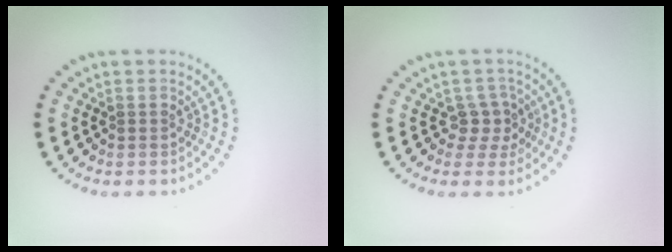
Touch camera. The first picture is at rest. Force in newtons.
{"total": 2.1, "press": 1.6, "slide": 1.4}